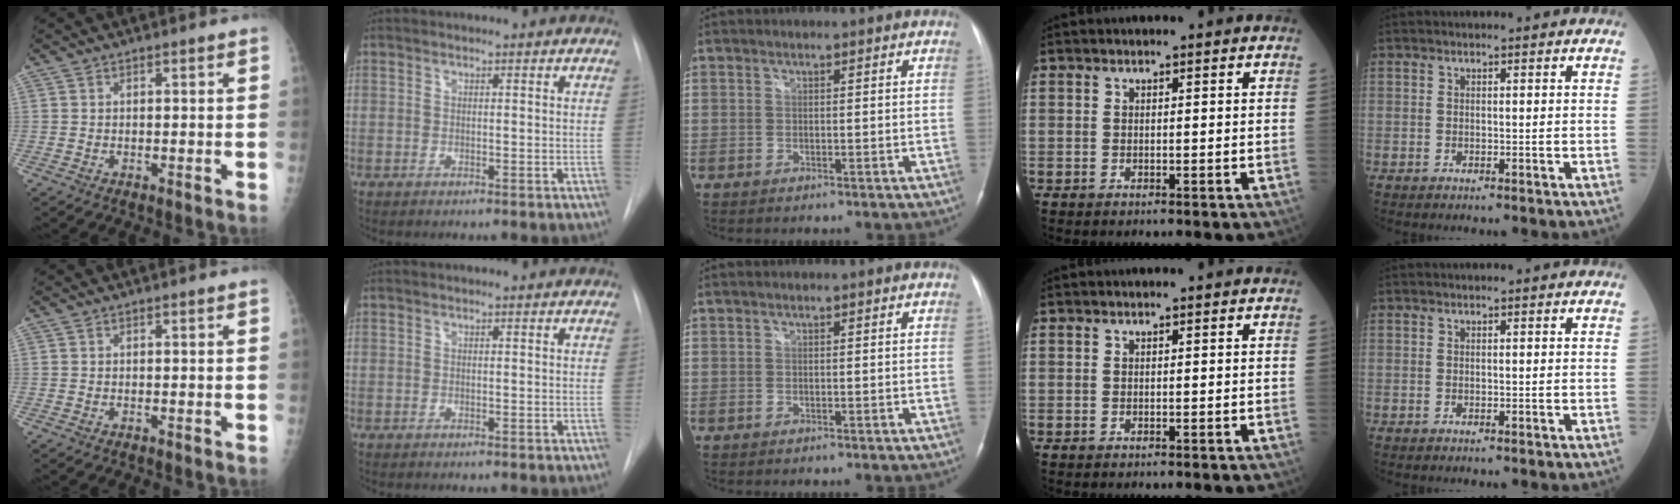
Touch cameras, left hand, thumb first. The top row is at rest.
{}